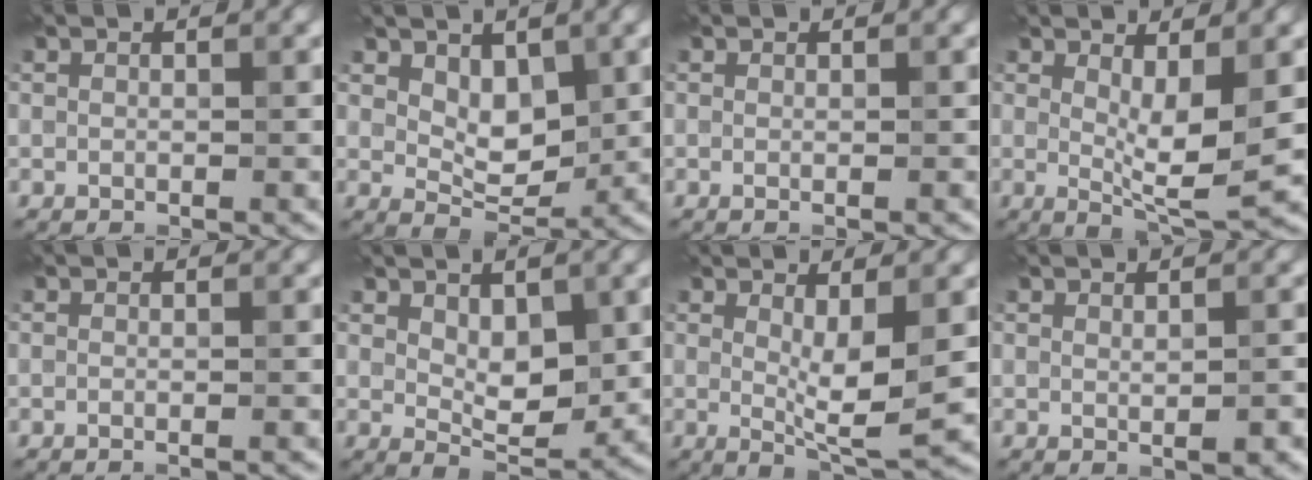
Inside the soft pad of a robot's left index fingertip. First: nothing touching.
{"total": 3.6, "force": [1.4, 2.2, 2.5], "torque": [-0.047, -0.010, 0.026]}
{"total": 0.6, "force": [-0.1, 0.2, 0.5], "torque": [-0.004, -0.003, -0.004]}
{"total": 4.8, "force": [0.5, 1.0, 4.6], "torque": [-0.077, -0.015, 0.011]}
{"total": 1.4, "force": [-0.7, 0.4, 1.1], "torque": [-0.005, -0.003, -0.024]}
{"total": 4.1, "force": [1.1, 2.2, 3.3], "torque": [-0.059, -0.006, 0.026]}
{"total": 4.3, "force": [0.3, 0.8, 4.2], "torque": [-0.071, -0.013, 0.007]}
{"total": 1.6, "force": [0.1, 0.3, 1.5], "torque": [-0.026, 0.001, 0.005]}